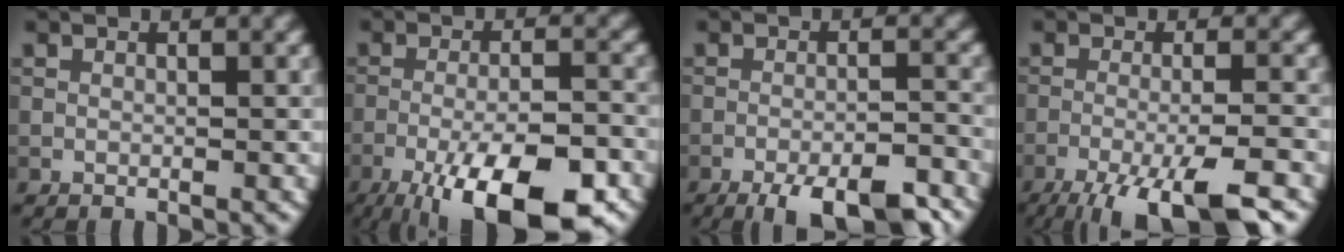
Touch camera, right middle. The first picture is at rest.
{"total": 12.8, "force": [-7.5, 3.9, 9.6], "torque": [-0.155, -0.026, -0.114]}
{"total": 8.4, "force": [-6.2, 2.2, 5.3], "torque": [-0.080, -0.015, -0.088]}
{"total": 8.7, "force": [-5.7, 1.6, 6.3], "torque": [-0.094, -0.005, -0.097]}